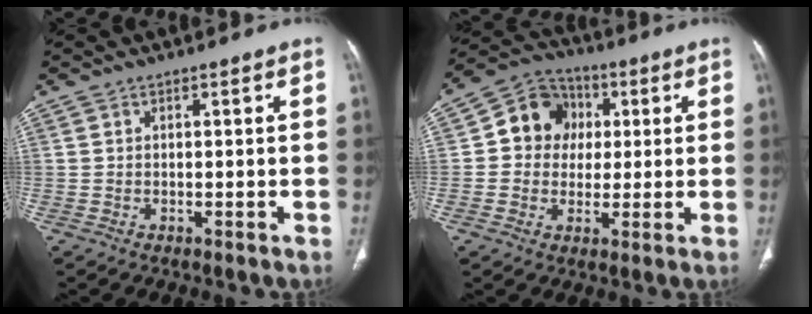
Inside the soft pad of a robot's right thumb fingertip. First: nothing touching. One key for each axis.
{"total": 10.7, "fx": 1.4, "fy": 9.6, "fz": 4.6, "tx": -0.036, "ty": 0.014, "tz": 0.012}